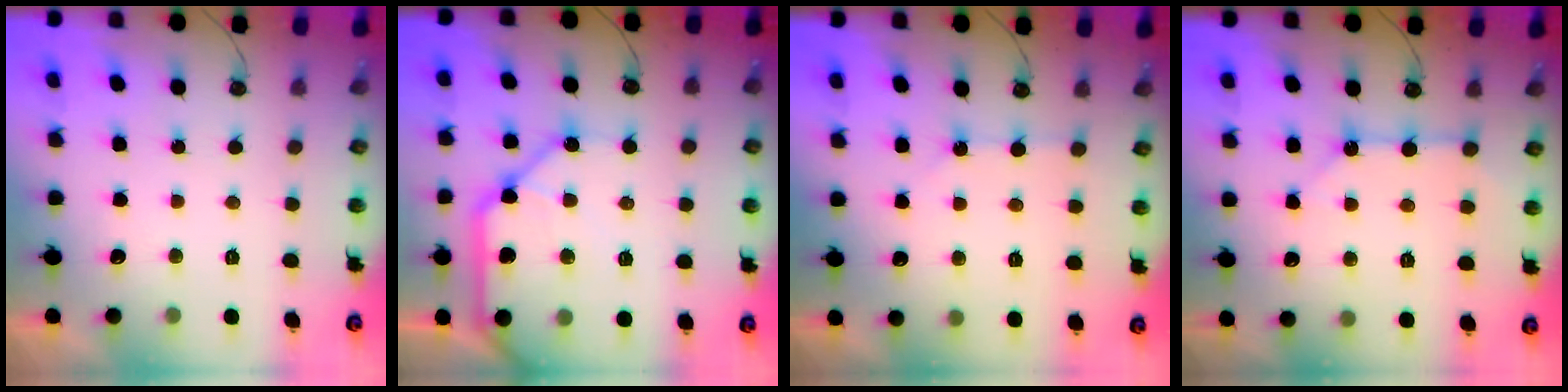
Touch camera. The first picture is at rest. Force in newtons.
{"total": 14.0, "press": 13.9, "slide": 1.7}
{"total": 2.7, "press": 2.7, "slide": 0.3}
{"total": 3.1, "press": 3.1, "slide": 0.4}